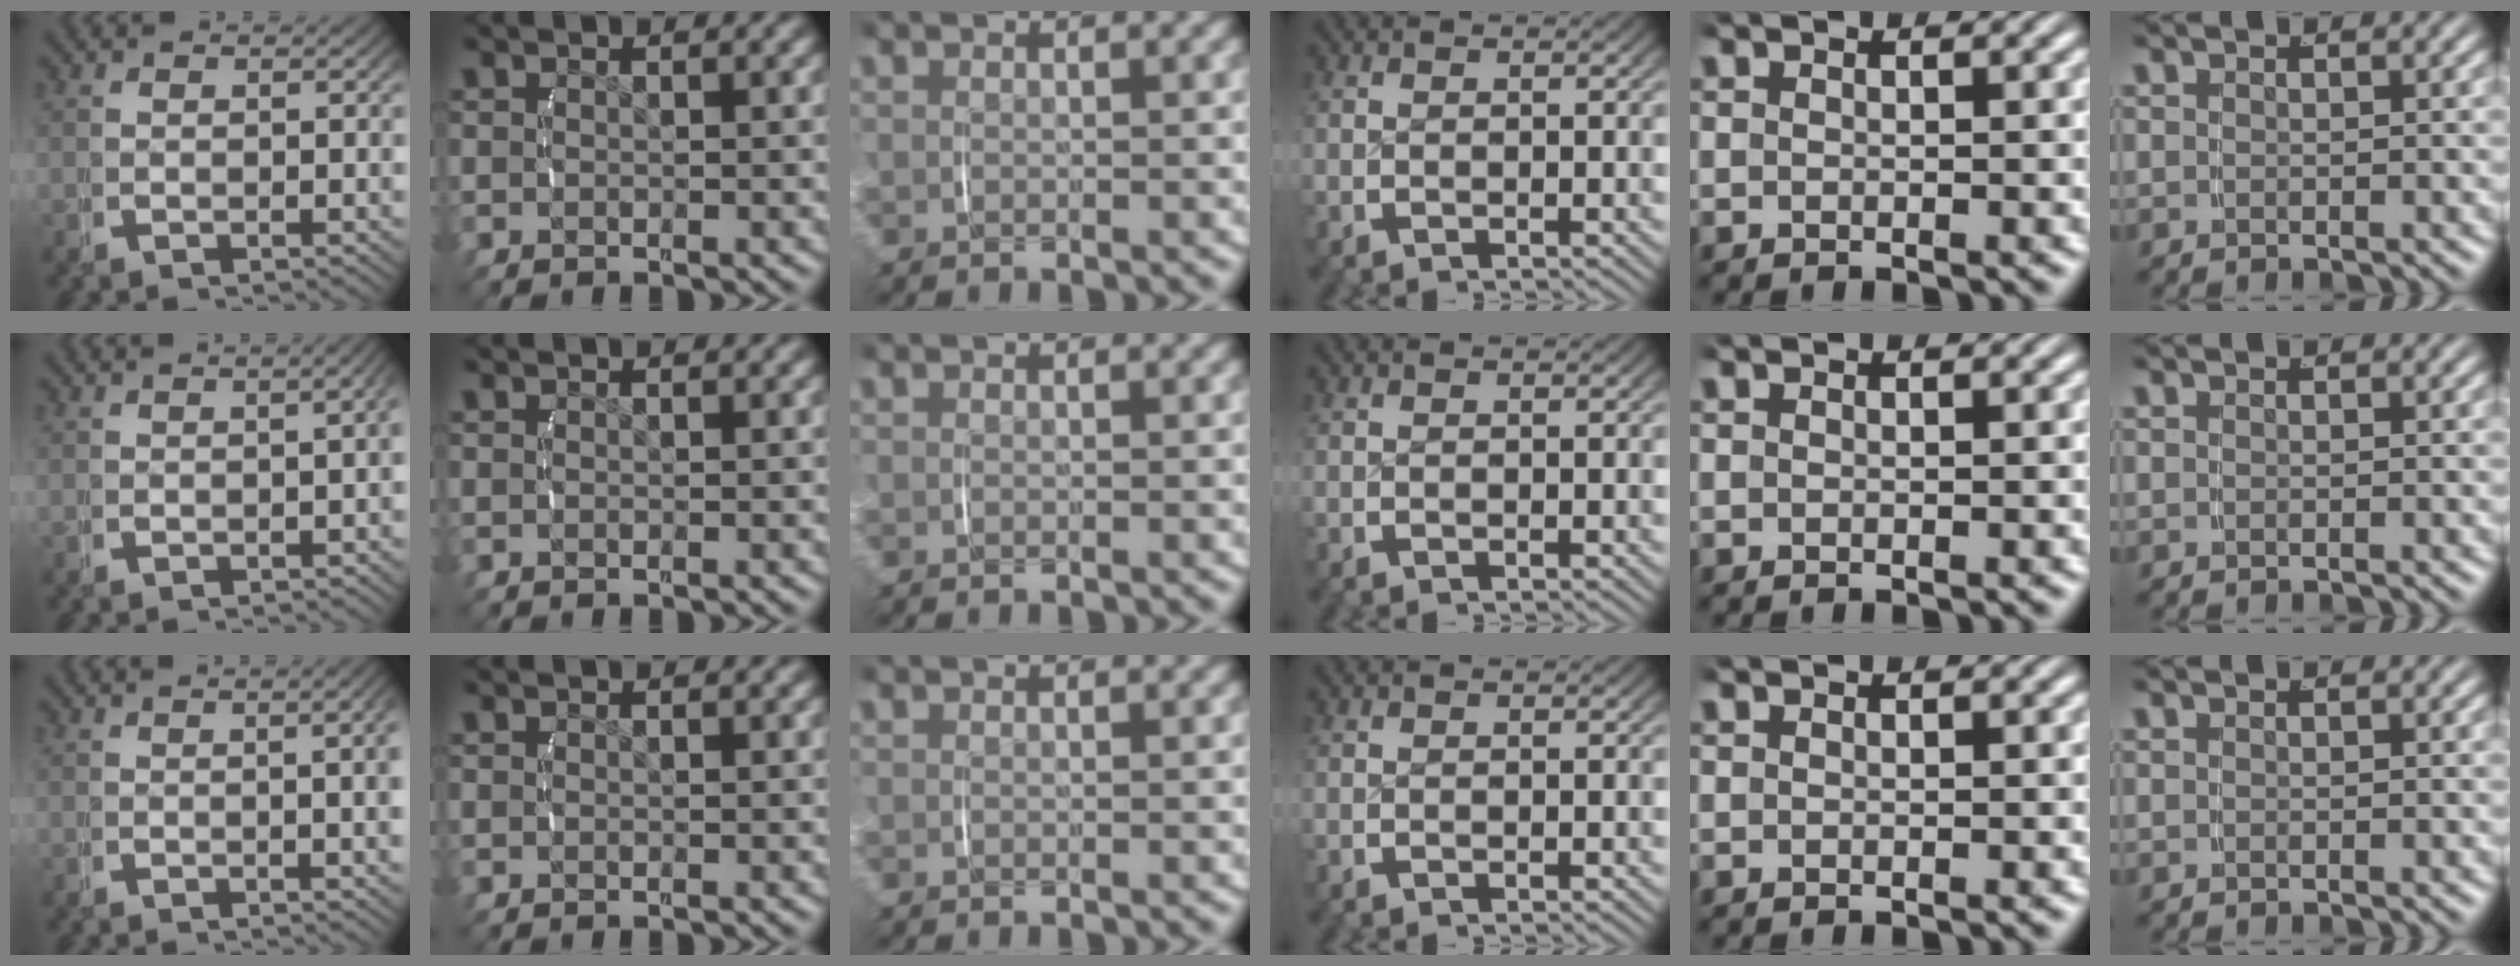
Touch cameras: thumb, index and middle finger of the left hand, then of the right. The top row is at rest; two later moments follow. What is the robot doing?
{"motion": "lift_and_place", "object": "jewelry box"}